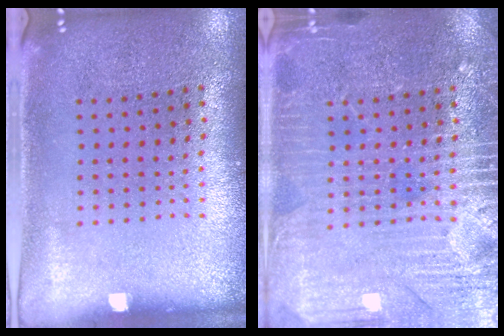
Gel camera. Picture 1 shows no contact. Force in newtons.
{"total": 5.2, "press": 5.1, "slide": 0.7}